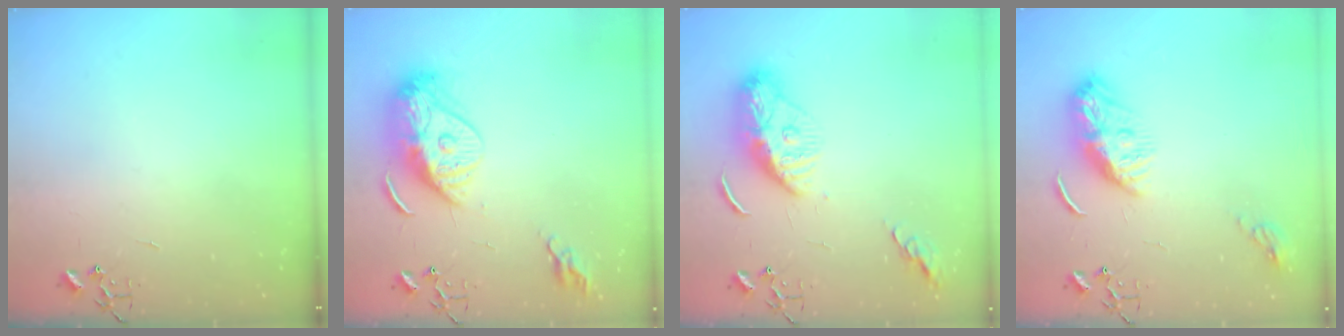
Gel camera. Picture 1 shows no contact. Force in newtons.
{"total": 15.5, "press": 15.4, "slide": 1.3}
{"total": 11.6, "press": 11.6, "slide": 1.0}
{"total": 9.4, "press": 9.4, "slide": 0.6}